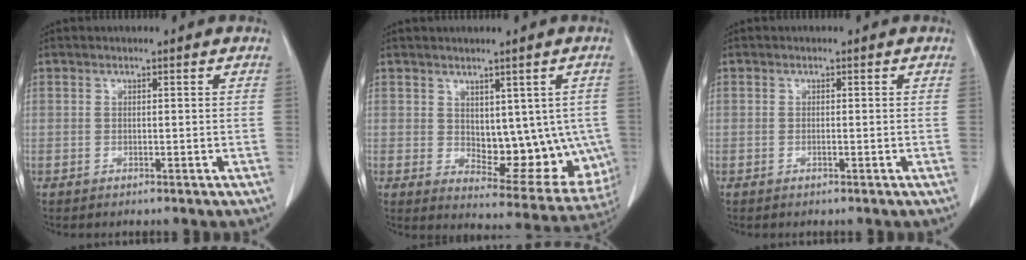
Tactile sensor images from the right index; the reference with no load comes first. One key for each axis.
{"total": 12.4, "fx": 0.3, "fy": 6.8, "fz": 10.4, "tx": -0.118, "ty": -0.003, "tz": 0.026}
{"total": 0.0}